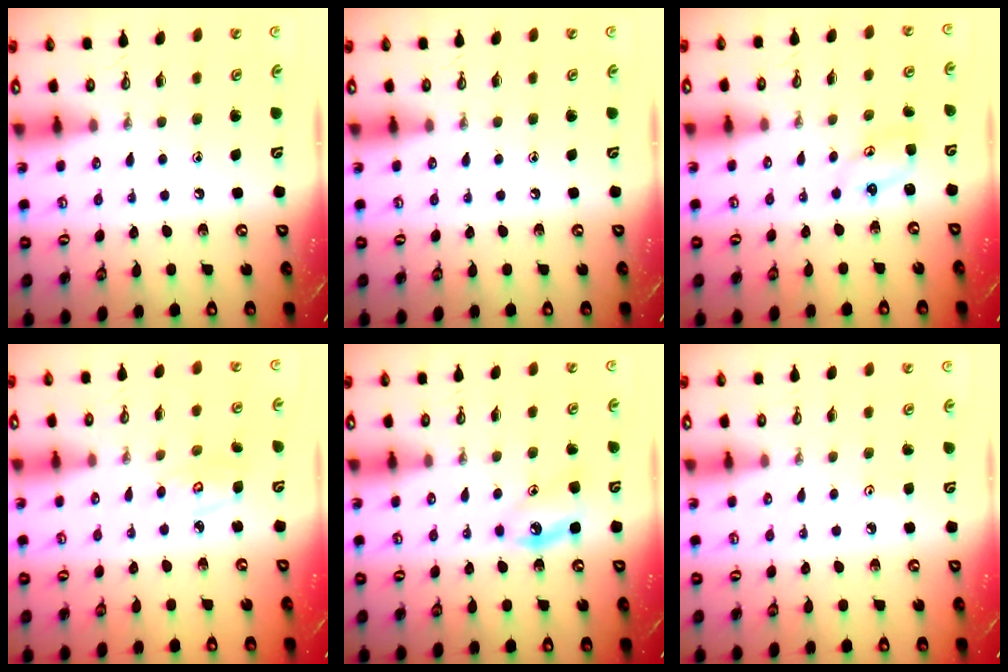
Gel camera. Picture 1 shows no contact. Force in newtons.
{"total": 0.0}
{"total": 4.5, "press": 4.4, "slide": 0.4}
{"total": 5.0, "press": 5.0, "slide": 0.4}
{"total": 6.0, "press": 5.9, "slide": 0.8}
{"total": 2.6, "press": 2.6, "slide": 0.5}